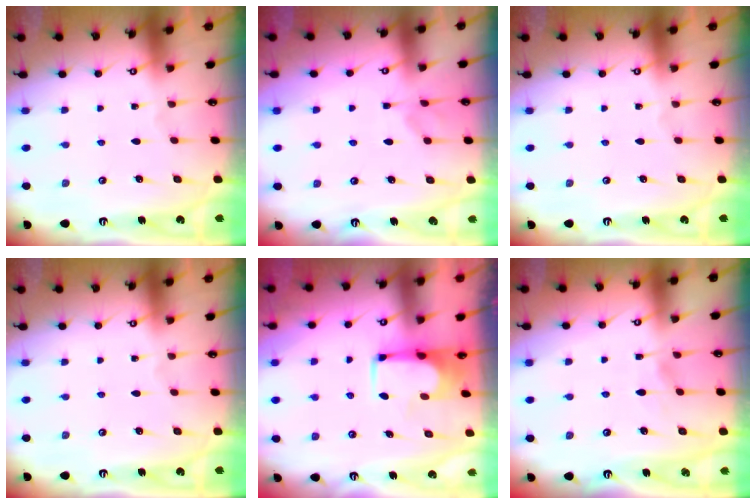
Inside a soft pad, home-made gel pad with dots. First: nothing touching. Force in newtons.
{"total": 1.7, "press": 1.5, "slide": 0.7}
{"total": 0.0}
{"total": 0.0}
{"total": 1.6, "press": 1.5, "slide": 0.1}
{"total": 4.1, "press": 4.1, "slide": 0.3}